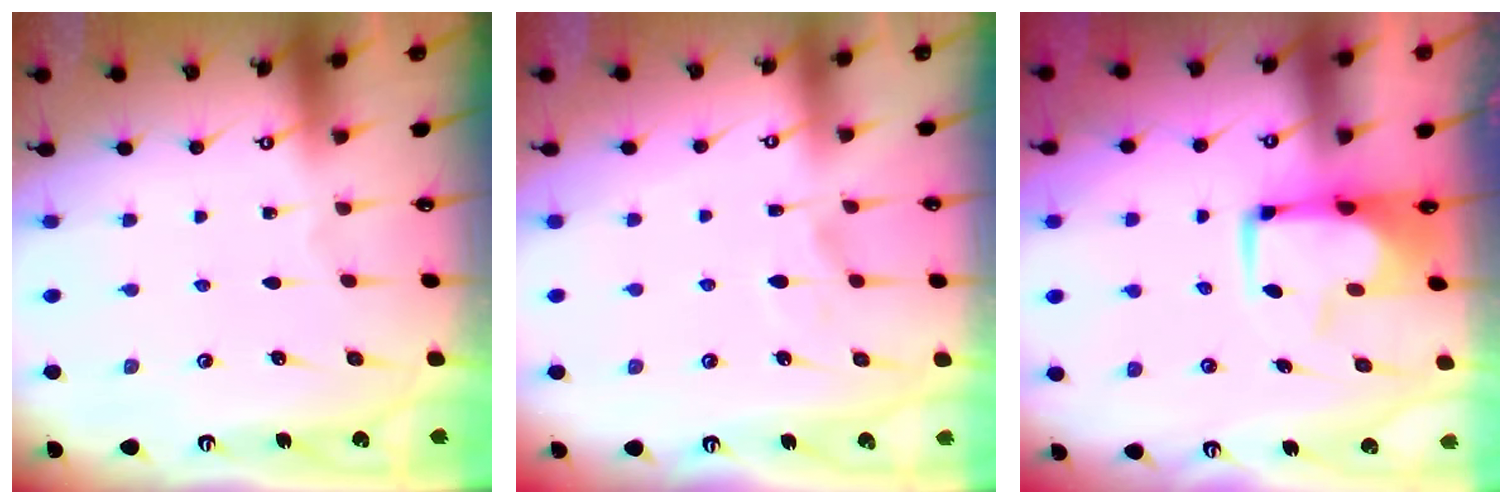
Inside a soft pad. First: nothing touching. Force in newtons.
{"total": 6.1, "press": 5.9, "slide": 1.3}
{"total": 0.9, "press": 0.1, "slide": 0.9}